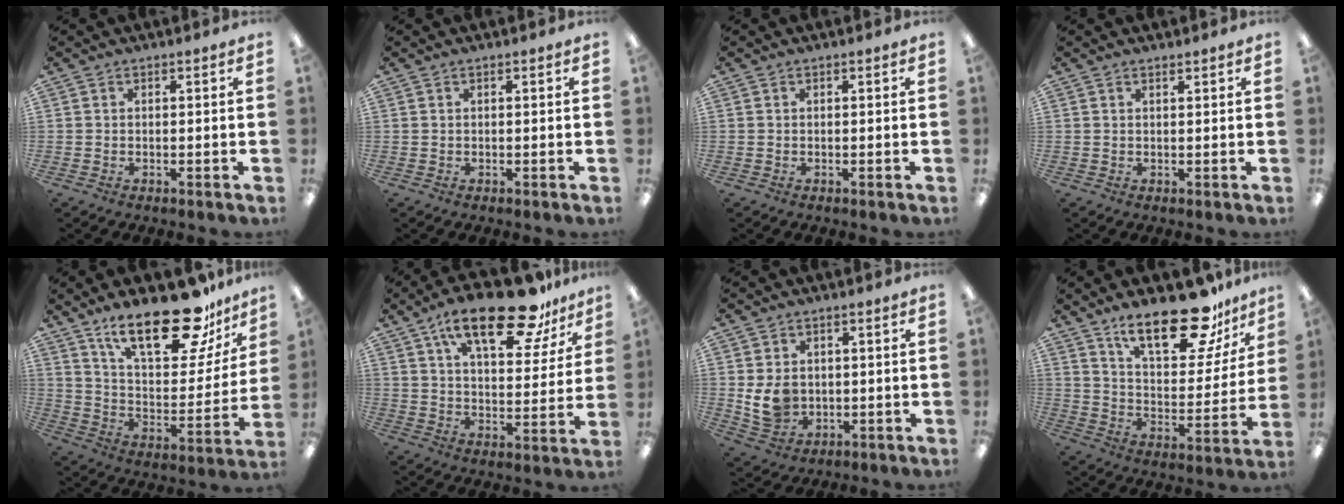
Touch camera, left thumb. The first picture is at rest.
{"total": 0.0}
{"total": 0.0}
{"total": 0.7, "force": [0.7, 0.1, 0.2], "torque": [-0.005, 0.000, 0.013]}
{"total": 24.6, "force": [17.3, 9.0, 15.0], "torque": [-0.235, -0.103, 0.292]}
{"total": 20.9, "force": [14.0, 7.9, 13.4], "torque": [-0.210, -0.072, 0.230]}
{"total": 6.8, "force": [0.6, 5.7, 3.7], "torque": [-0.071, -0.002, 0.011]}
{"total": 21.8, "force": [15.3, 8.4, 13.1], "torque": [-0.193, -0.091, 0.255]}